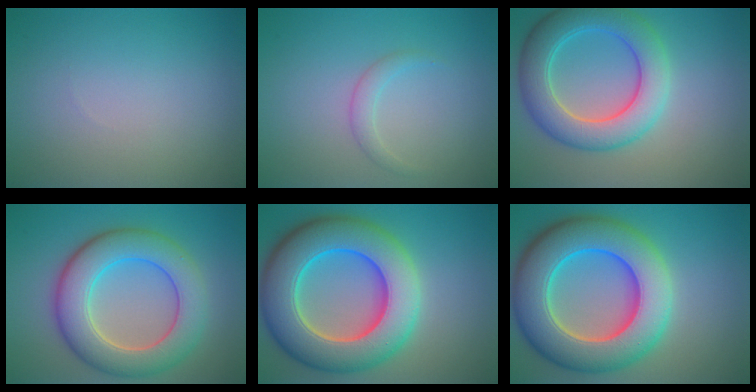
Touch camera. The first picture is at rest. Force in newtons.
{"total": 1.2, "press": 1.2, "slide": 0.1}
{"total": 6.9, "press": 6.9, "slide": 0.2}
{"total": 8.2, "press": 8.2, "slide": 0.3}
{"total": 12.2, "press": 12.2, "slide": 0.4}
{"total": 12.2, "press": 12.2, "slide": 0.4}